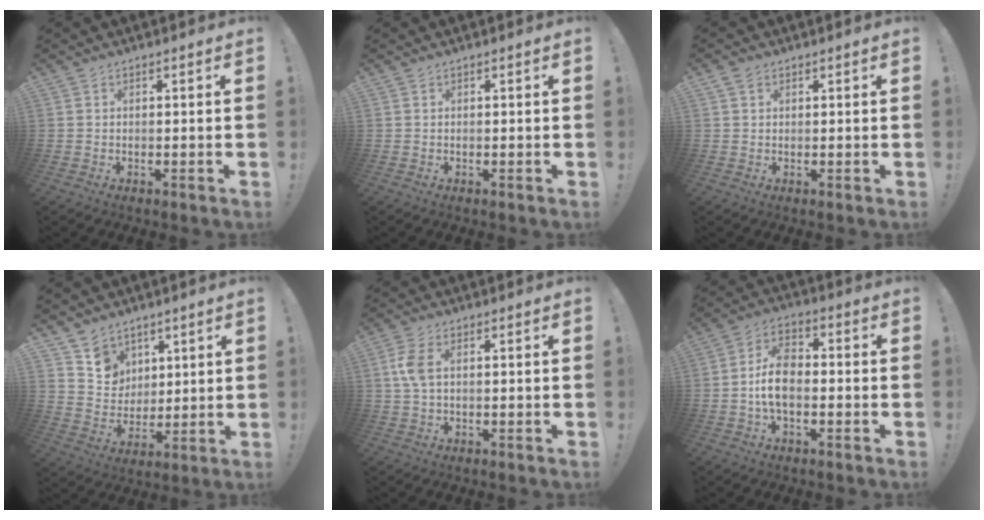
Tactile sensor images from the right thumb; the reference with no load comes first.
{"total": 0.0}
{"total": 1.9, "force": [1.2, 1.2, 0.9], "torque": [-0.015, -0.001, 0.023]}
{"total": 8.6, "force": [5.9, 6.2, 0.5], "torque": [-0.009, -0.058, 0.118]}
{"total": 5.4, "force": [0.8, 2.7, 4.6], "torque": [-0.091, 0.007, 0.015]}
{"total": 9.5, "force": [-1.7, 5.5, 7.6], "torque": [-0.137, 0.005, -0.030]}